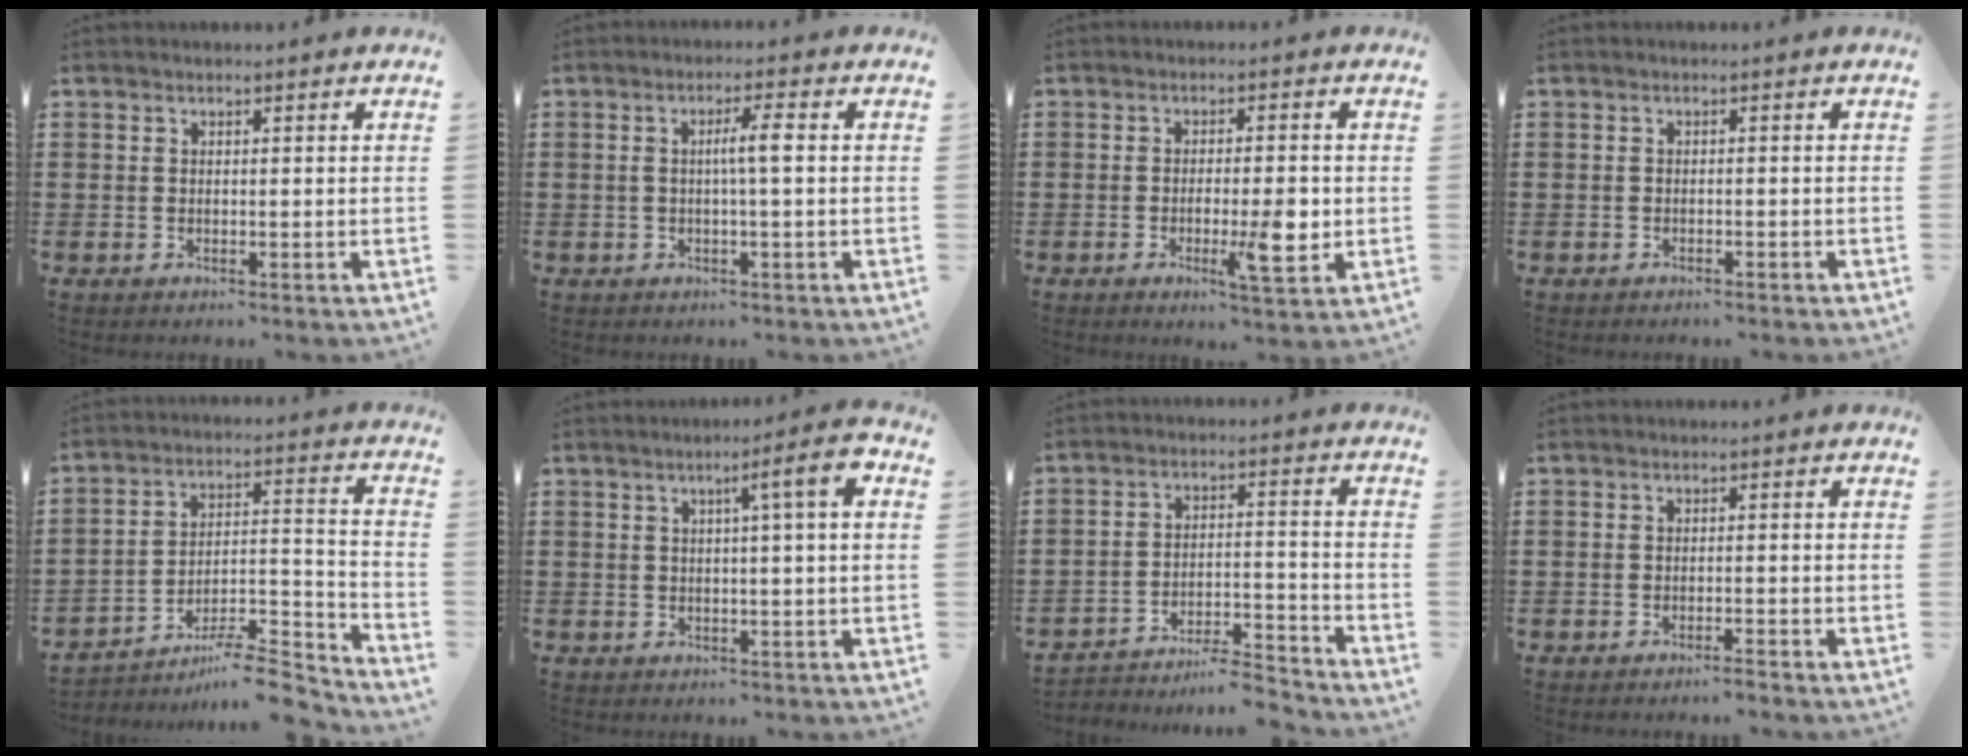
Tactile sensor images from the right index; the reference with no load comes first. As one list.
[{"total": 3.5, "force": [0.0, 0.0, 3.5], "torque": [-0.065, 0.000, -0.005]}, {"total": 6.7, "force": [-1.3, 1.7, 6.3], "torque": [-0.096, -0.005, -0.020]}, {"total": 0.9, "force": [-0.8, 0.0, 0.2], "torque": [-0.008, -0.003, -0.017]}, {"total": 8.4, "force": [-7.1, 1.9, 4.0], "torque": [-0.052, 0.020, -0.134]}, {"total": 5.5, "force": [1.1, 0.0, 5.4], "torque": [-0.088, -0.007, 0.009]}, {"total": 5.6, "force": [-5.2, 1.1, 1.6], "torque": [-0.022, 0.009, -0.102]}, {"total": 1.2, "force": [-1.1, -0.2, 0.4], "torque": [-0.008, 0.003, -0.021]}]